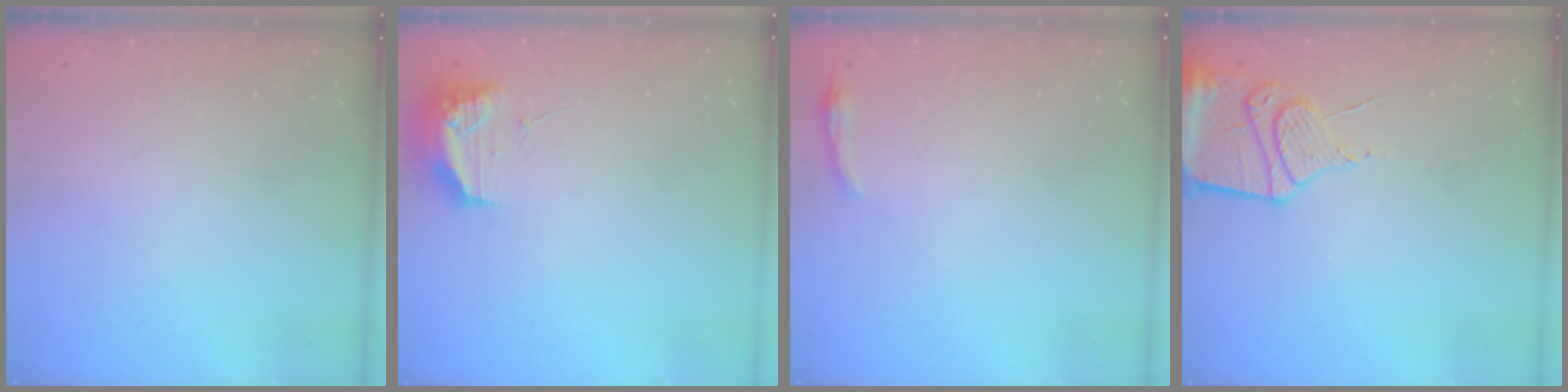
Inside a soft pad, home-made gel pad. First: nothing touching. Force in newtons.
{"total": 9.7, "press": 9.6, "slide": 1.5}
{"total": 3.1, "press": 3.0, "slide": 0.7}
{"total": 13.2, "press": 13.1, "slide": 1.7}